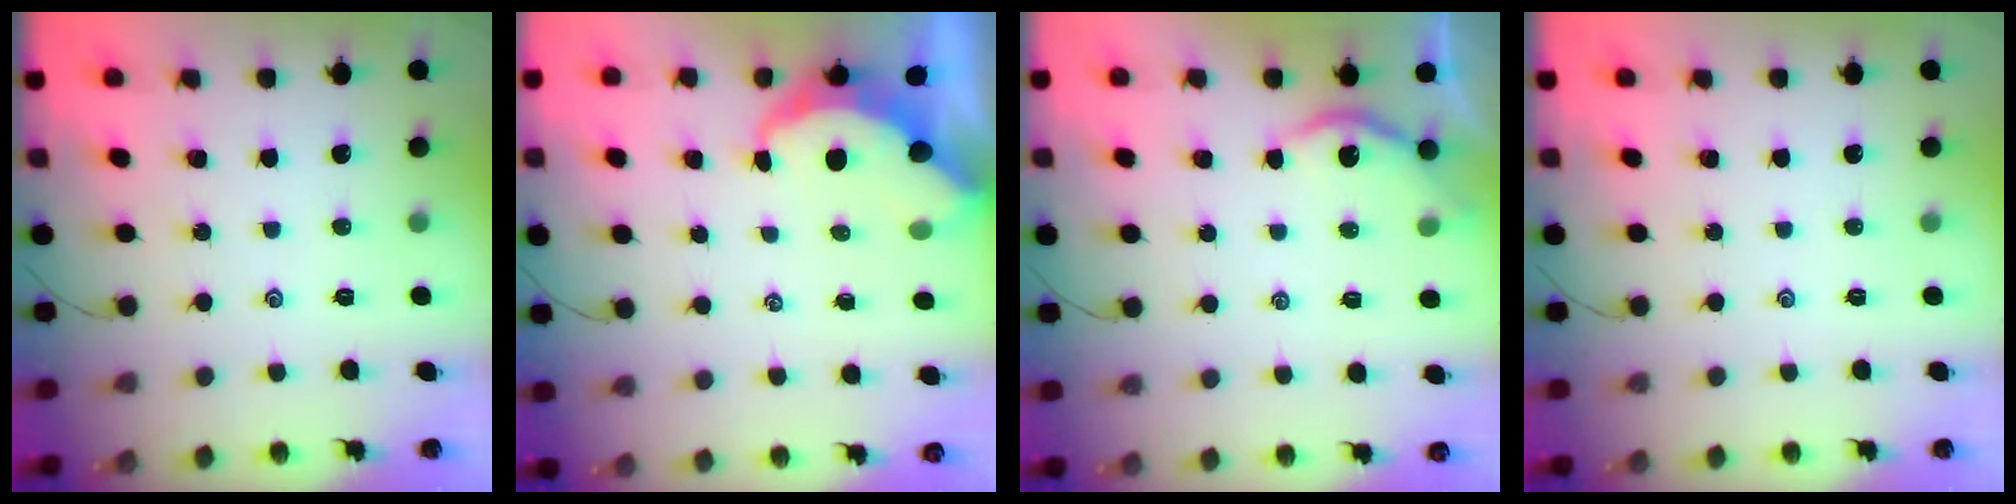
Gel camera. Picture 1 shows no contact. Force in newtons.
{"total": 7.8, "press": 7.7, "slide": 1.1}
{"total": 3.9, "press": 3.9, "slide": 0.3}
{"total": 0.0}